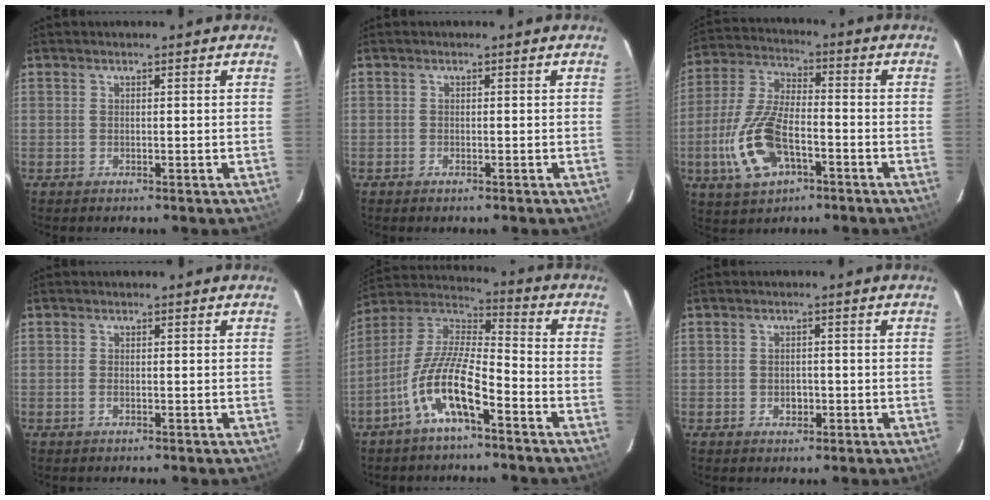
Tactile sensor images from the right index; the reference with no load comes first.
{"total": 0.7, "force": [-0.5, 0.3, 0.3], "torque": [-0.007, -0.001, -0.011]}
{"total": 14.6, "force": [-5.3, 6.9, 11.7], "torque": [-0.261, -0.004, -0.097]}
{"total": 0.9, "force": [-0.4, 0.4, 0.6], "torque": [-0.014, 0.000, -0.009]}
{"total": 13.0, "force": [-6.8, 3.2, 10.6], "torque": [-0.214, -0.003, -0.132]}
{"total": 2.2, "force": [-0.7, 1.8, 1.1], "torque": [-0.017, 0.004, -0.005]}